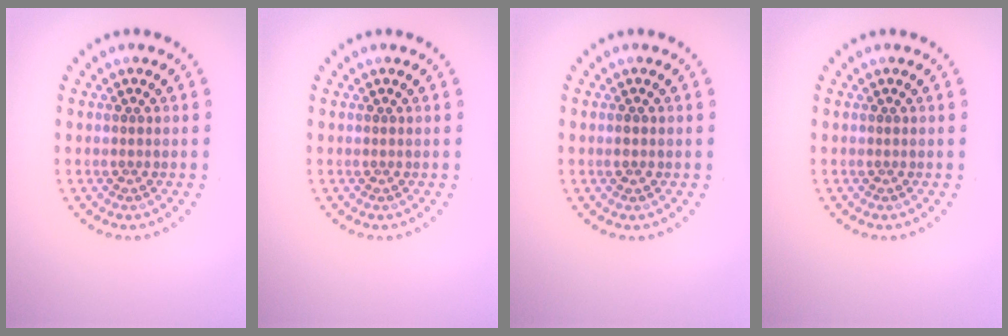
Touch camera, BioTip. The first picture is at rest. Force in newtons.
{"total": 0.0}
{"total": 1.1, "press": 1.1, "slide": 0.1}
{"total": 0.0}